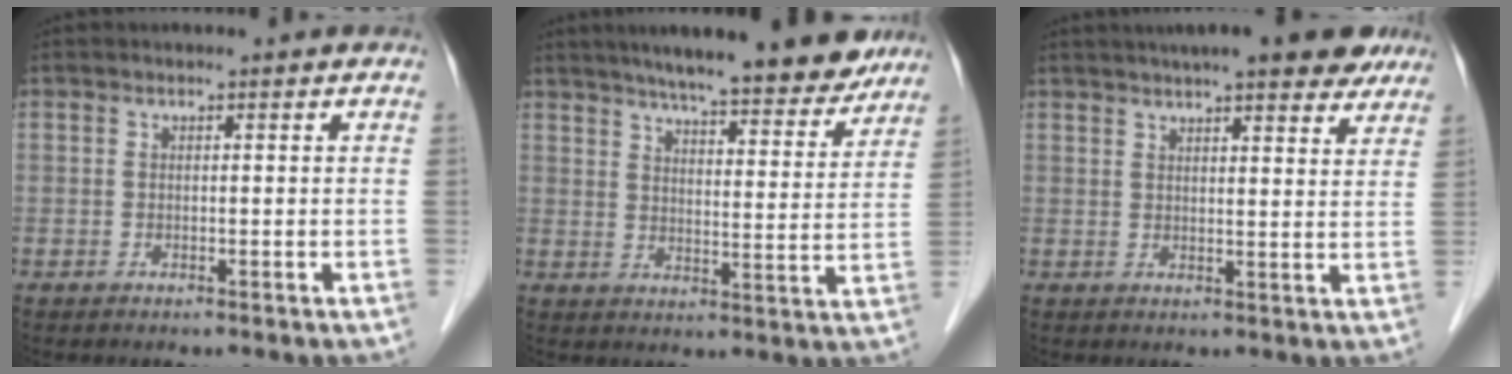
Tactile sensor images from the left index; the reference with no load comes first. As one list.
[{"total": 18.4, "force": [15.7, 2.8, 9.1], "torque": [-0.128, 0.004, 0.210]}, {"total": 14.9, "force": [12.2, 2.8, 8.1], "torque": [-0.114, 0.025, 0.152]}]